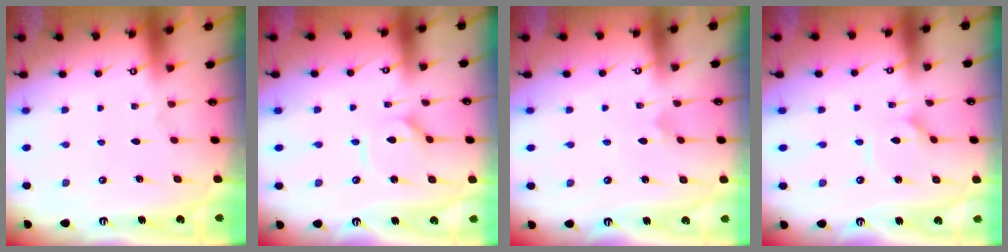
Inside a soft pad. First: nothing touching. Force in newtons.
{"total": 2.9, "press": 2.9, "slide": 0.4}
{"total": 2.0, "press": 2.0, "slide": 0.1}
{"total": 2.7, "press": 2.6, "slide": 0.3}